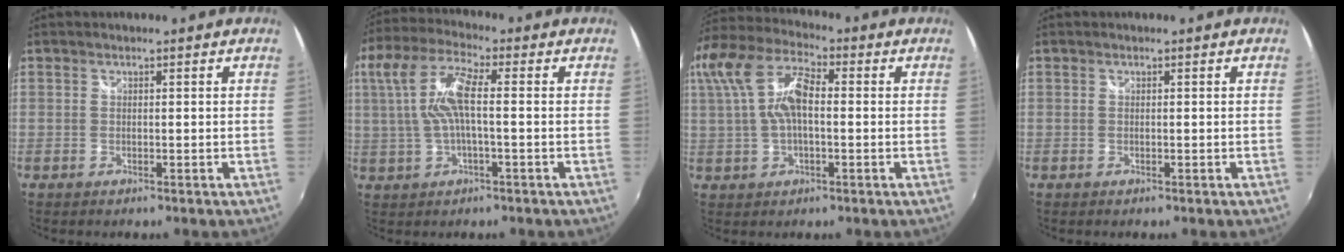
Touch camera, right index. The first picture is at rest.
{"total": 10.2, "force": [0.6, 2.8, 9.8], "torque": [-0.196, 0.008, 0.016]}
{"total": 12.8, "force": [1.7, 6.1, 11.1], "torque": [-0.218, 0.017, 0.028]}
{"total": 0.0}